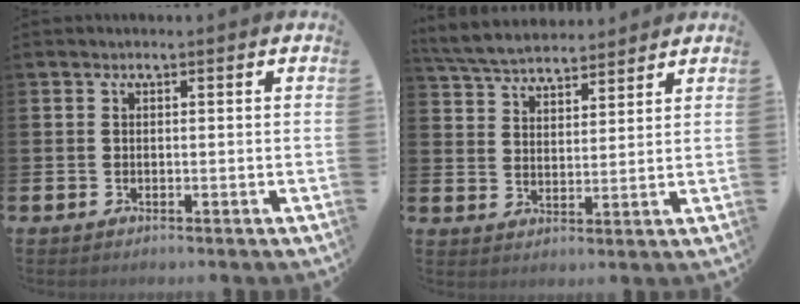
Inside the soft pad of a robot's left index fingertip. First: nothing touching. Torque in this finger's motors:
{"motor_torque": [0.39, -0.93, -0.10, 0.04]}